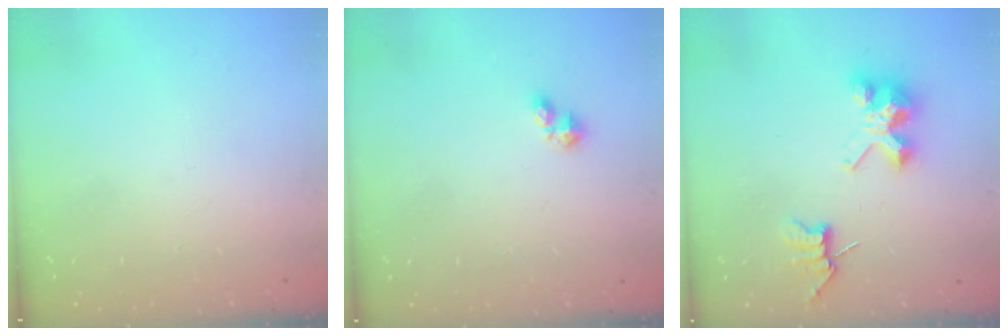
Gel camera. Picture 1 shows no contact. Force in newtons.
{"total": 4.2, "press": 4.2, "slide": 0.6}
{"total": 7.8, "press": 7.8, "slide": 0.5}